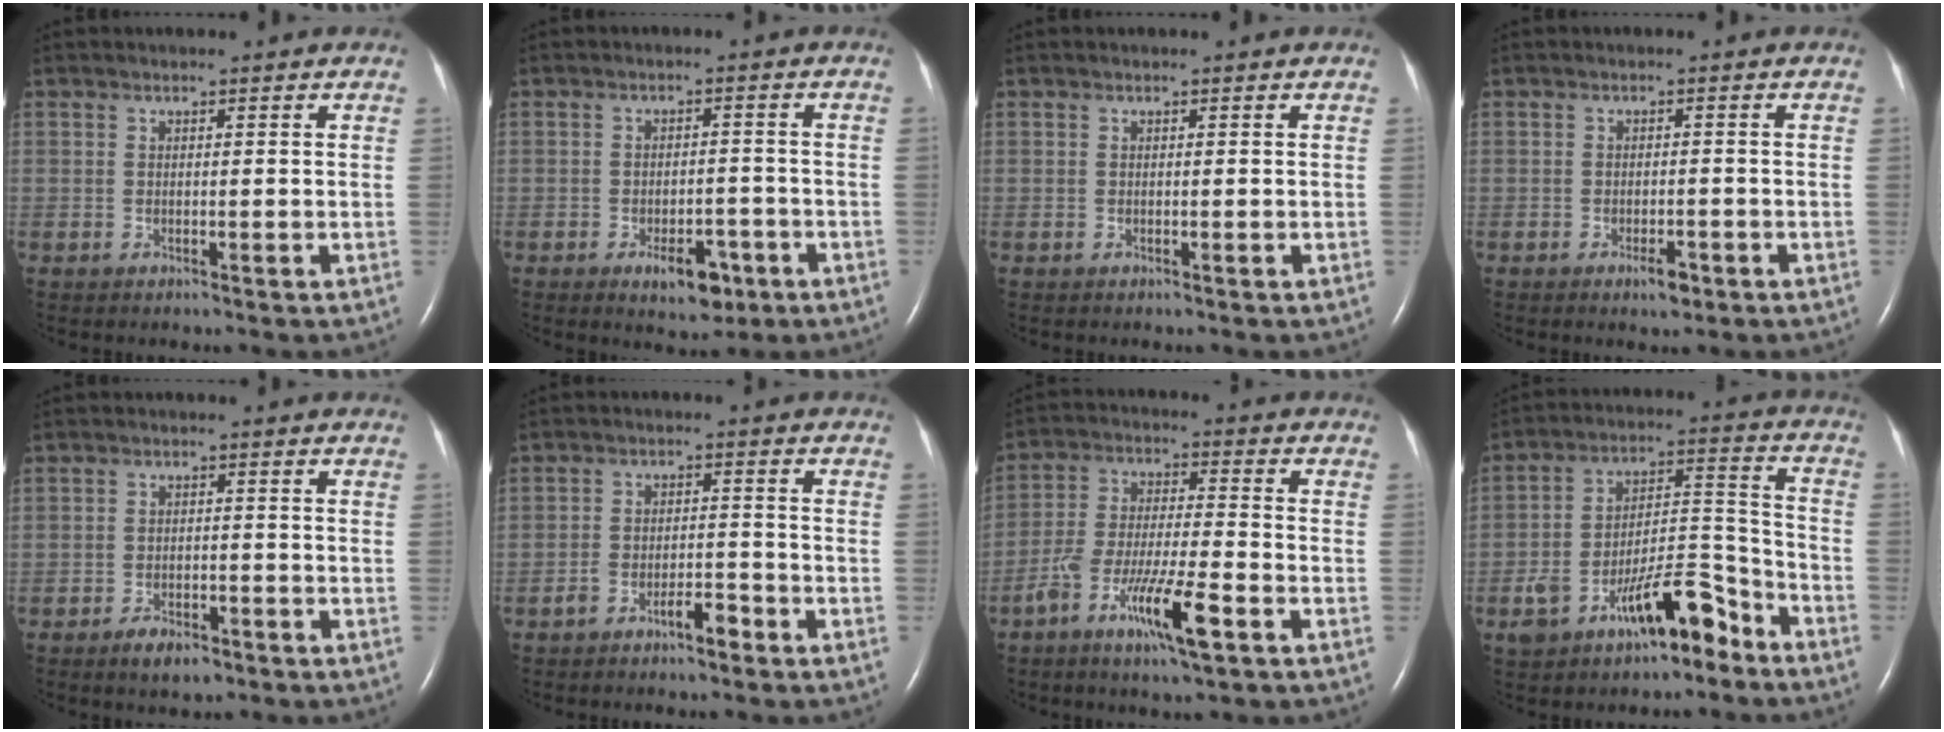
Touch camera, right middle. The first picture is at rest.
{"total": 5.5, "force": [-3.0, 2.7, 3.8], "torque": [-0.052, 0.002, -0.038]}
{"total": 0.0}
{"total": 2.2, "force": [-1.4, 0.8, 1.6], "torque": [-0.025, 0.000, -0.019]}
{"total": 3.5, "force": [-2.5, 1.6, 1.9], "torque": [-0.039, -0.001, -0.037]}
{"total": 3.8, "force": [-2.7, 1.2, 2.4], "torque": [-0.042, 0.011, -0.045]}
{"total": 10.8, "force": [-5.7, 1.4, 9.1], "torque": [-0.177, -0.006, -0.104]}
{"total": 12.7, "force": [-7.8, 4.3, 9.1], "torque": [-0.164, 0.027, -0.124]}